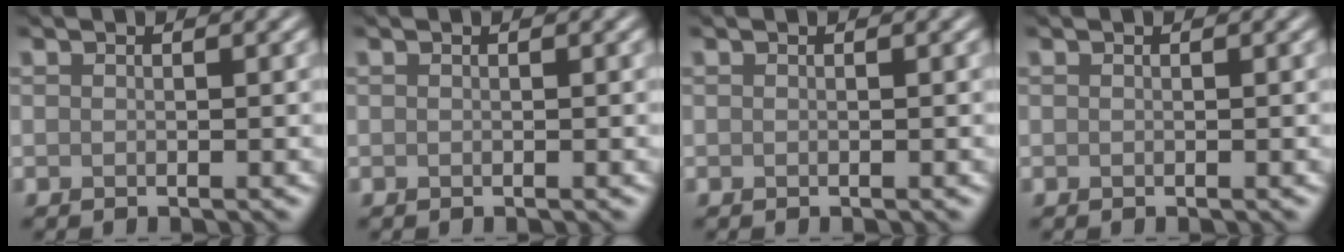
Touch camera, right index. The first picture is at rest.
{"total": 0.0}
{"total": 0.0}
{"total": 0.0}